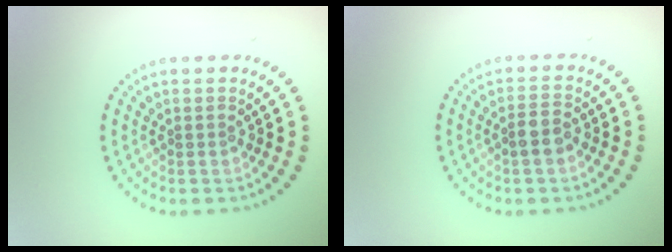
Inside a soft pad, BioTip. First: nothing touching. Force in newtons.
{"total": 2.1, "press": 2.0, "slide": 0.7}